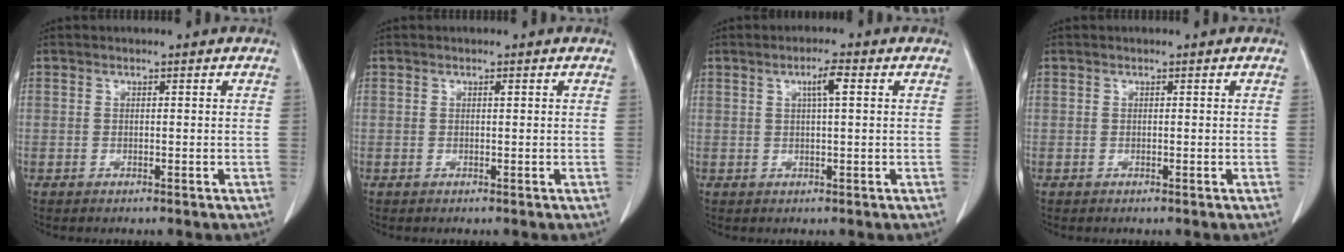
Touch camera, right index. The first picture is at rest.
{"total": 0.0}
{"total": 3.0, "force": [1.0, 0.2, 2.8], "torque": [-0.049, 0.004, 0.016]}
{"total": 0.0}